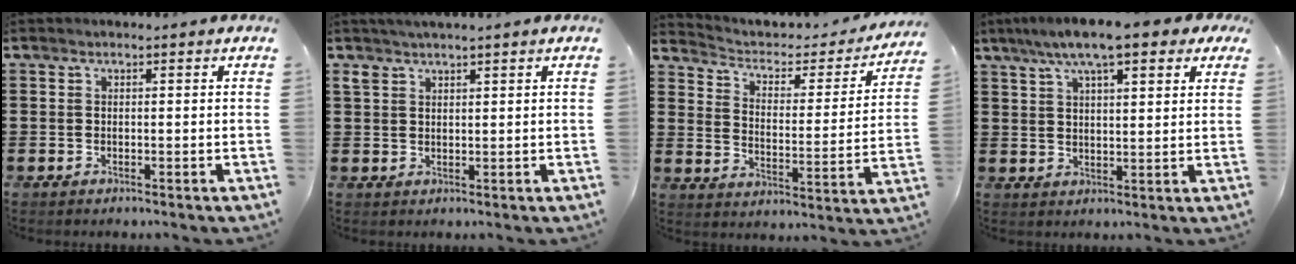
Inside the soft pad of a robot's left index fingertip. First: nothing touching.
{"total": 1.7, "force": [1.4, 0.3, 0.9], "torque": [-0.021, 0.003, 0.027]}
{"total": 2.7, "force": [1.9, 1.6, 1.1], "torque": [-0.036, -0.015, 0.022]}
{"total": 8.4, "force": [6.0, 1.5, 5.7], "torque": [-0.117, 0.001, 0.105]}